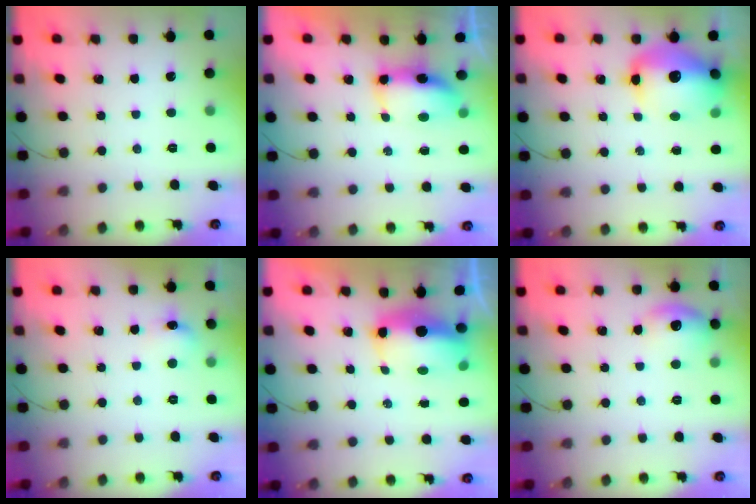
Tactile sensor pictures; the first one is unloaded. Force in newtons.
{"total": 14.5, "press": 9.4, "slide": 11.1}
{"total": 15.4, "press": 14.9, "slide": 3.8}
{"total": 6.7, "press": 6.6, "slide": 1.4}
{"total": 10.1, "press": 9.8, "slide": 2.2}
{"total": 8.9, "press": 8.8, "slide": 1.3}